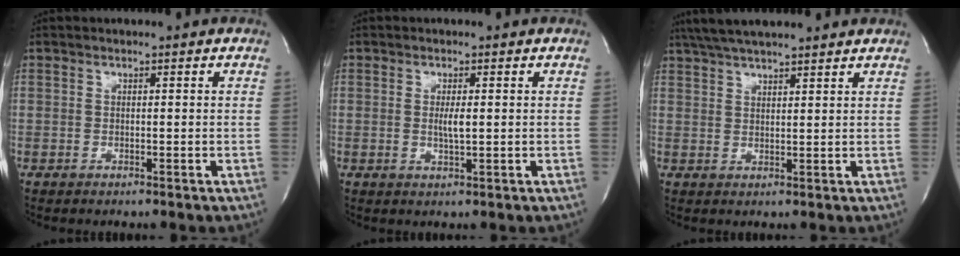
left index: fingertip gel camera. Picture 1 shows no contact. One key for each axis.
{"total": 2.2, "fx": 0.1, "fy": 0.2, "fz": 2.2, "tx": -0.044, "ty": -0.003, "tz": 0.003}
{"total": 11.7, "fx": 10.1, "fy": 1.3, "fz": 5.7, "tx": -0.101, "ty": 0.039, "tz": 0.153}